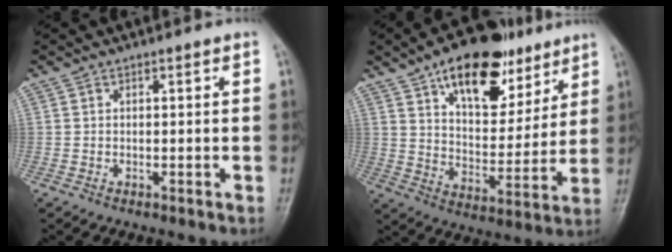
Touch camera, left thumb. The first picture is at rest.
{"total": 19.5, "force": [11.3, 10.1, 12.2], "torque": [-0.131, -0.044, 0.182]}